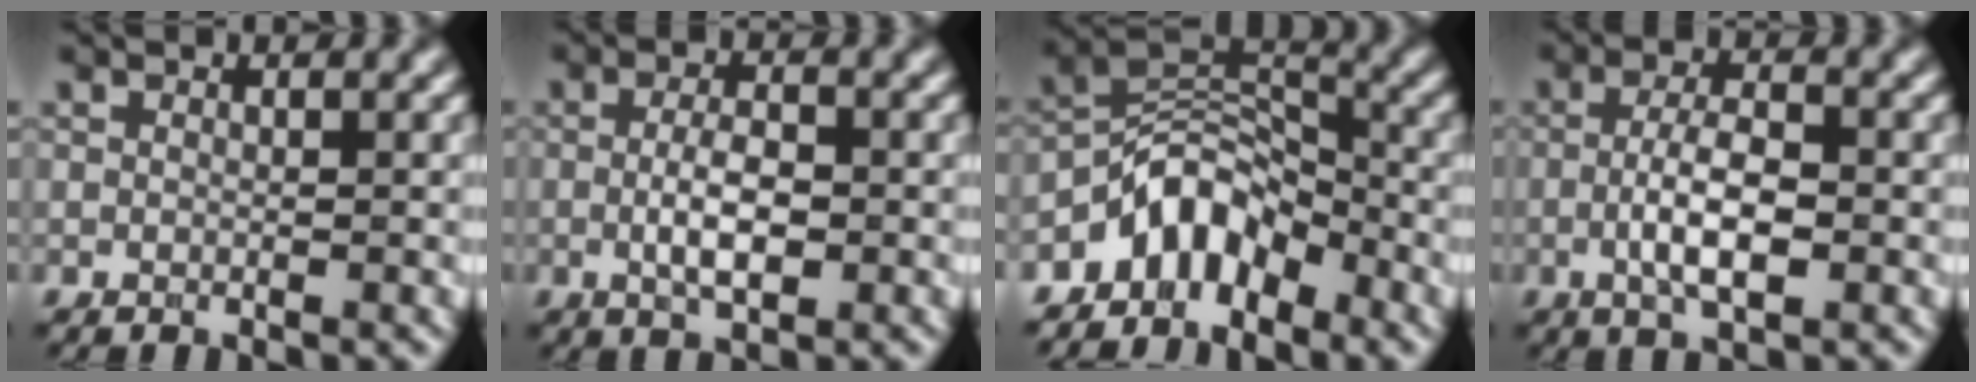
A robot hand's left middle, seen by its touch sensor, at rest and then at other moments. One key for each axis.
{"total": 3.5, "fx": -0.5, "fy": 1.3, "fz": 3.2, "tx": -0.063, "ty": -0.002, "tz": -0.009}
{"total": 5.2, "fx": -3.7, "fy": 2.7, "fz": 2.4, "tx": -0.026, "ty": 0.013, "tz": -0.079}
{"total": 4.4, "fx": -0.9, "fy": 1.4, "fz": 4.0, "tx": -0.079, "ty": -0.001, "tz": -0.019}